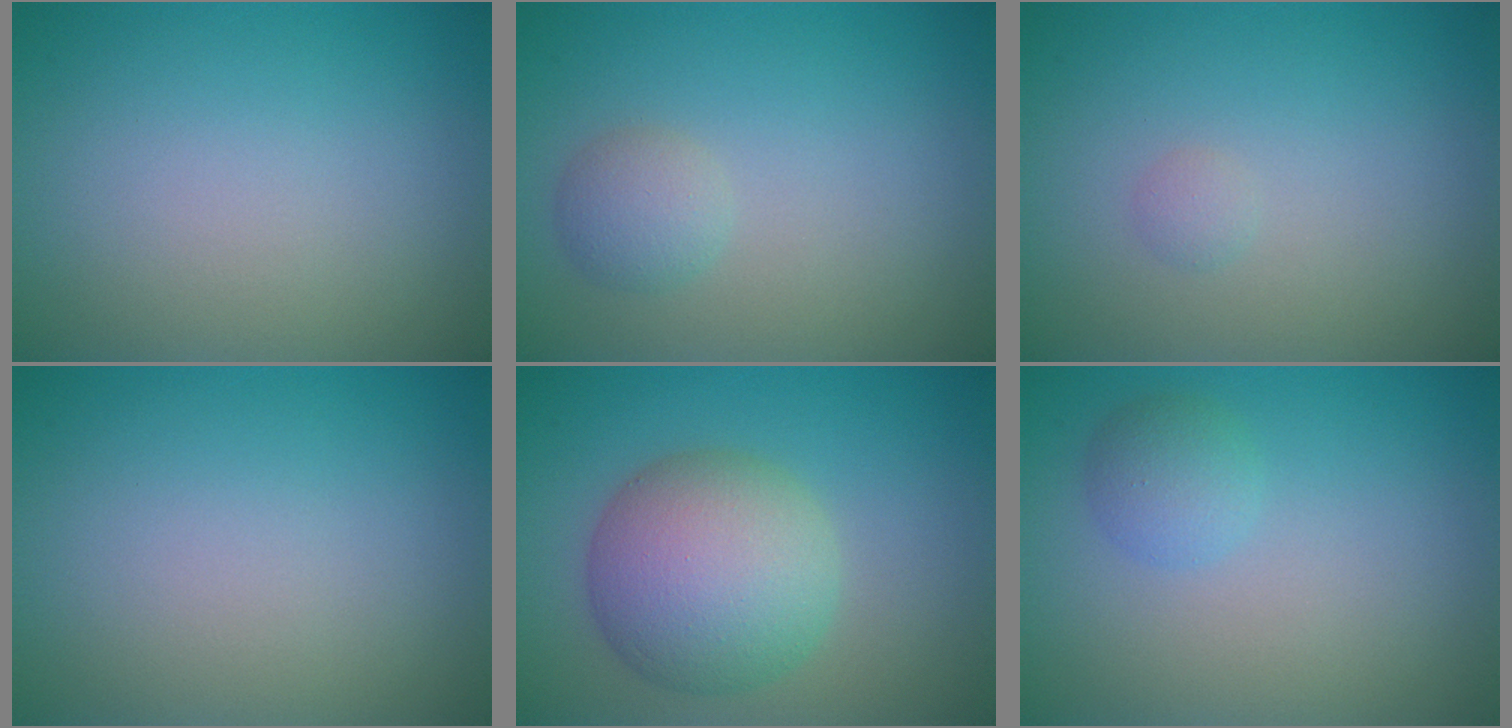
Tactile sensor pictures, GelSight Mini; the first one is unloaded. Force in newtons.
{"total": 1.8, "press": 1.8, "slide": 0.0}
{"total": 0.6, "press": 0.6, "slide": 0.0}
{"total": 0.0}
{"total": 7.7, "press": 7.7, "slide": 0.3}
{"total": 1.9, "press": 1.9, "slide": 0.1}